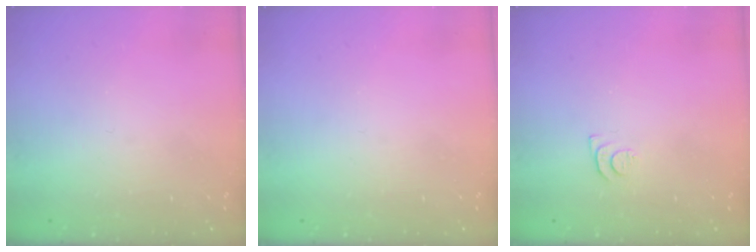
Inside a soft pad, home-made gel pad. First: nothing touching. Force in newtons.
{"total": 0.0}
{"total": 4.1, "press": 4.0, "slide": 0.6}